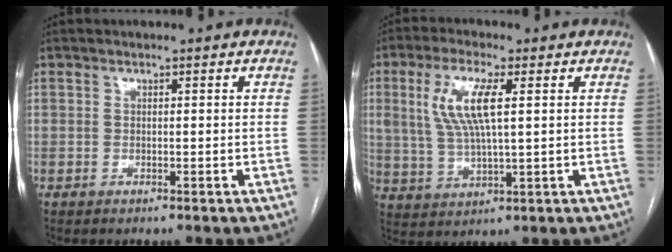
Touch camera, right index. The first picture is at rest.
{"total": 9.2, "force": [2.4, 2.1, 8.6], "torque": [-0.189, 0.006, 0.051]}